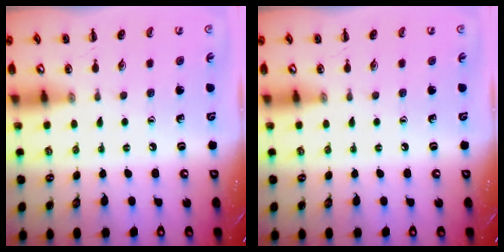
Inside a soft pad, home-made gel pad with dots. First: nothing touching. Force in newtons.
{"total": 0.0}